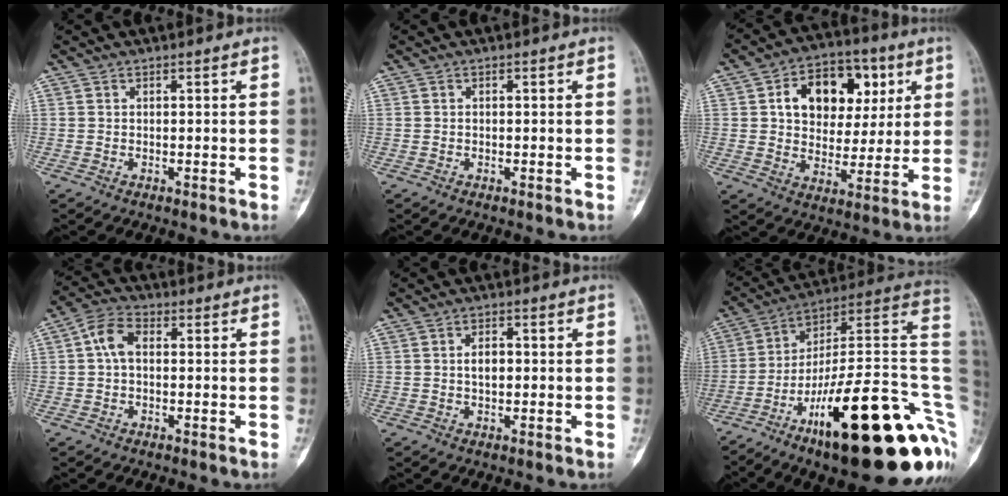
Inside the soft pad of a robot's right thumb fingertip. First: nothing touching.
{"total": 0.0}
{"total": 16.4, "force": [5.1, 11.4, 10.6], "torque": [-0.117, 0.003, 0.081]}
{"total": 5.9, "force": [0.7, 3.7, 4.6], "torque": [-0.085, 0.019, 0.004]}
{"total": 3.3, "force": [0.2, 1.9, 2.7], "torque": [-0.042, 0.005, 0.001]}
{"total": 31.9, "force": [-10.2, 9.6, 28.7], "torque": [-0.305, 0.090, -0.152]}